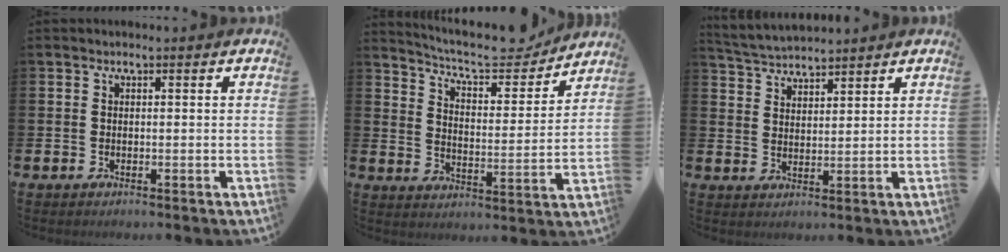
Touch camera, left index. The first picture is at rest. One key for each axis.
{"total": 8.3, "fx": 7.8, "fy": 1.7, "fz": 2.4, "tx": -0.068, "ty": -0.057, "tz": 0.134}
{"total": 3.8, "fx": 3.8, "fy": 0.4, "fz": 0.1, "tx": -0.022, "ty": -0.019, "tz": 0.070}